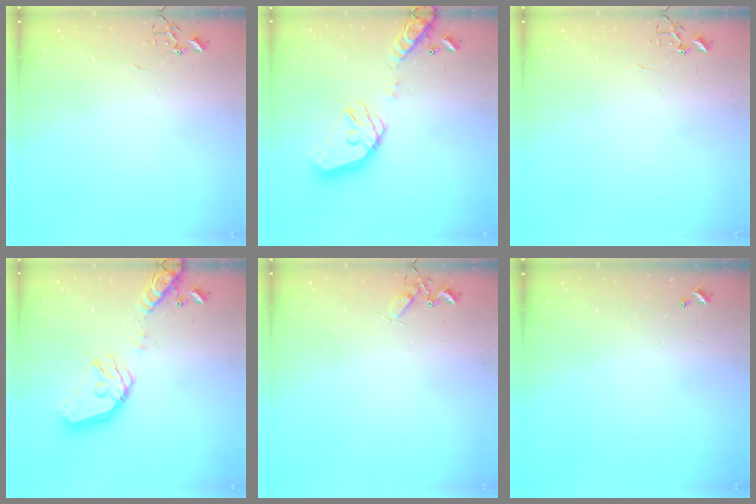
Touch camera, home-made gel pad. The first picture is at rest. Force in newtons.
{"total": 19.0, "press": 18.9, "slide": 2.0}
{"total": 0.0}
{"total": 19.0, "press": 18.9, "slide": 2.0}
{"total": 4.6, "press": 4.6, "slide": 0.6}
{"total": 0.0}